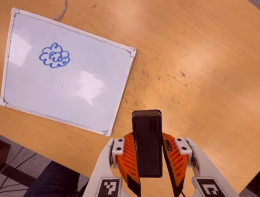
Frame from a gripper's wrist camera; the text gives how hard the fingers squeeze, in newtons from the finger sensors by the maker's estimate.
{"total": 9.3, "left": 8.1, "right": 10.5}